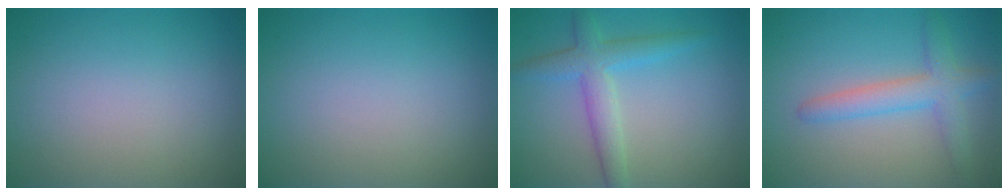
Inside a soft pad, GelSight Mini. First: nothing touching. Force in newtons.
{"total": 0.0}
{"total": 3.6, "press": 3.6, "slide": 0.1}
{"total": 3.7, "press": 3.7, "slide": 0.3}